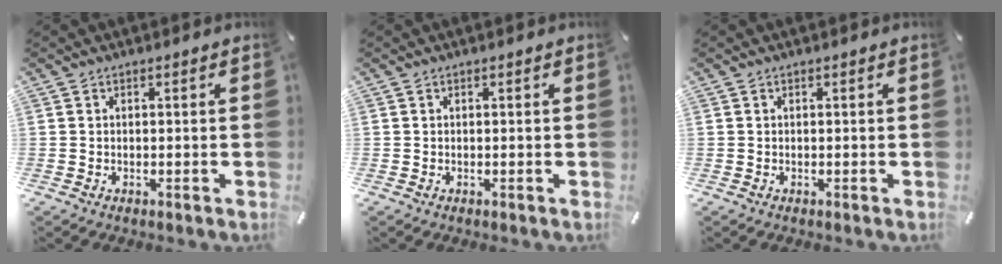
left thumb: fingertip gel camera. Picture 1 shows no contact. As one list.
[{"total": 0.0}, {"total": 0.0}]